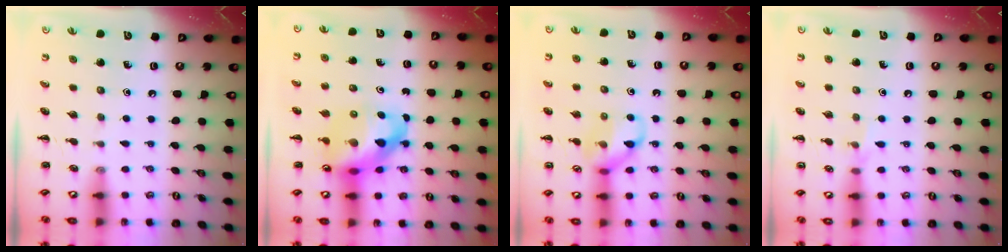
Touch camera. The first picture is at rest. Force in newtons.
{"total": 12.5, "press": 12.1, "slide": 3.4}
{"total": 11.0, "press": 11.0, "slide": 1.2}
{"total": 4.8, "press": 4.6, "slide": 1.3}